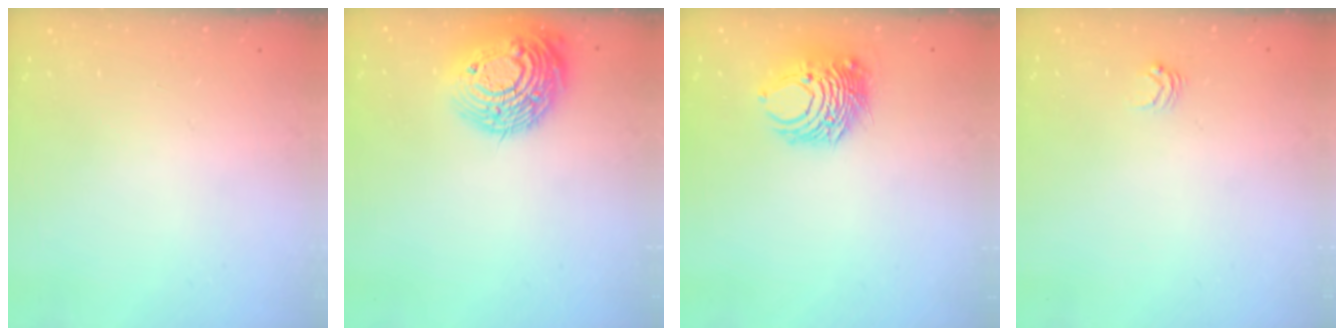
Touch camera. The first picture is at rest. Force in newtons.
{"total": 17.9, "press": 17.8, "slide": 1.5}
{"total": 8.3, "press": 8.3, "slide": 0.8}
{"total": 2.9, "press": 2.8, "slide": 0.4}